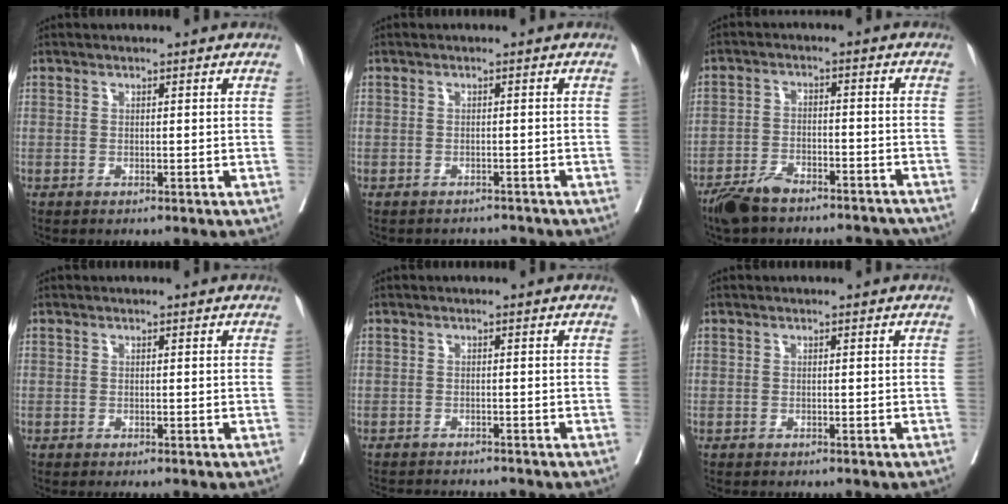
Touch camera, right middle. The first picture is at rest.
{"total": 3.3, "force": [-3.2, 0.6, -0.4], "torque": [0.009, -0.005, -0.044]}
{"total": 10.5, "force": [-9.3, 2.6, 3.9], "torque": [-0.062, 0.006, -0.146]}
{"total": 0.0}
{"total": 5.5, "force": [-5.4, 0.1, 1.2], "torque": [-0.009, -0.009, -0.081]}
{"total": 0.5, "force": [-0.5, 0.0, 0.1], "torque": [-0.002, -0.002, -0.011]}